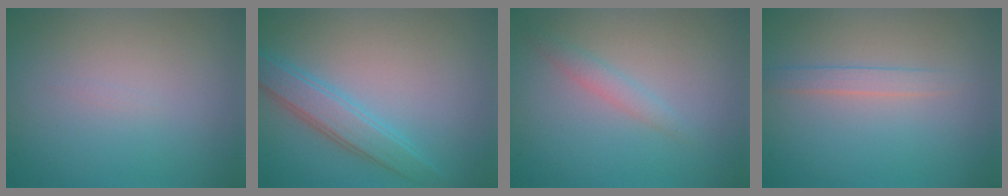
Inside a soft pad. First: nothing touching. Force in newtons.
{"total": 3.3, "press": 3.3, "slide": 0.0}
{"total": 1.4, "press": 1.4, "slide": 0.1}
{"total": 1.5, "press": 1.5, "slide": 0.1}